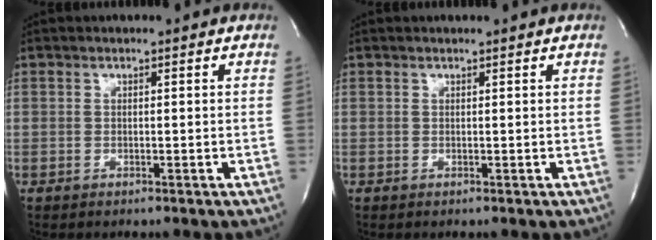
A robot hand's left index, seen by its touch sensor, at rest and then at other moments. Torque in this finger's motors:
{"motor_torque": [0.14, -0.08, 0.05, 0.01]}